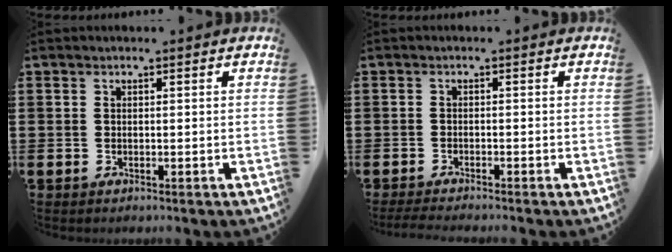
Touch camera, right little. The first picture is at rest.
{"total": 1.3, "force": [-1.1, 0.0, 0.7], "torque": [-0.011, 0.000, -0.021]}